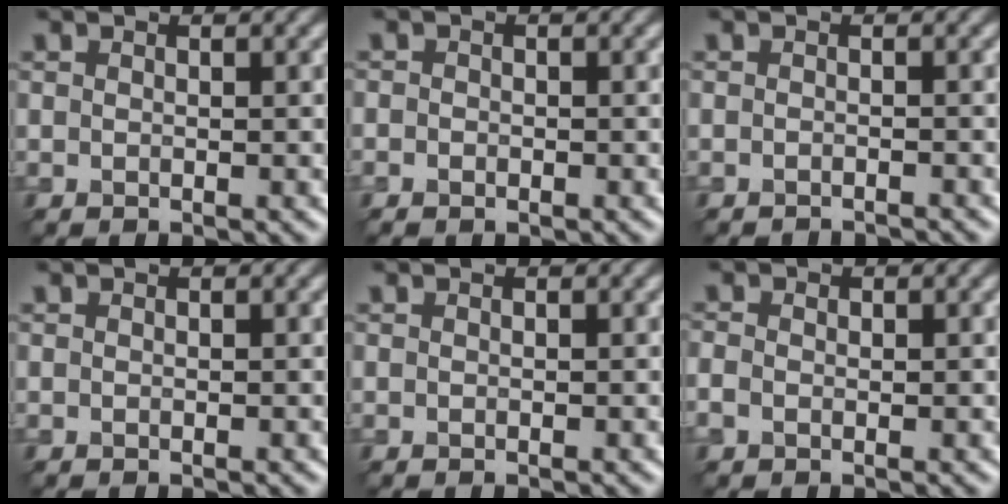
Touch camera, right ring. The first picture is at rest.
{"total": 1.0, "force": [-0.5, 0.7, 0.3], "torque": [-0.002, -0.003, -0.009]}
{"total": 2.1, "force": [-2.1, 0.1, 0.3], "torque": [0.004, -0.008, -0.029]}
{"total": 0.0}
{"total": 0.0}
{"total": 1.3, "force": [-0.2, 1.0, 0.8], "torque": [-0.016, -0.001, -0.007]}